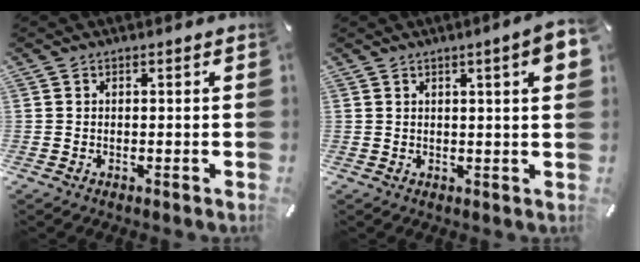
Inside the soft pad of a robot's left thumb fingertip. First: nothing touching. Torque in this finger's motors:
{"motor_torque": [-0.17, -0.08, -0.05, -0.07, 0.01]}